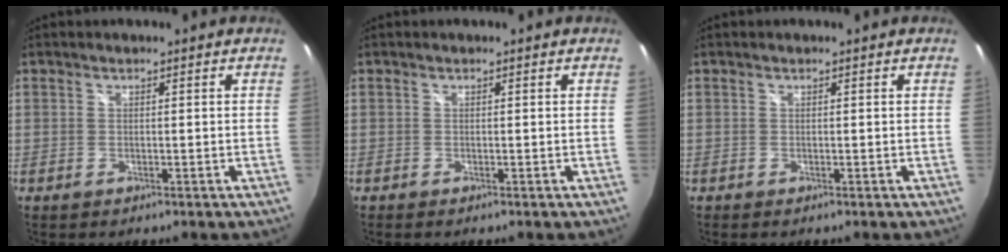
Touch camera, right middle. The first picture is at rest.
{"total": 0.0}
{"total": 0.0}